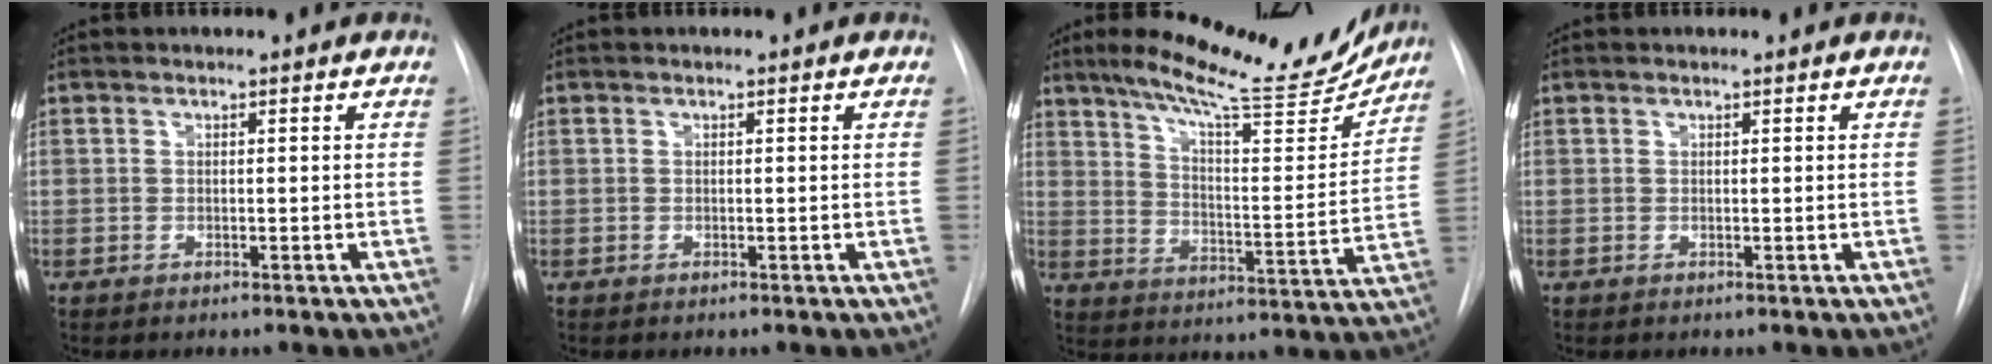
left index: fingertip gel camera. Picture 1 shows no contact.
{"total": 0.0}
{"total": 19.0, "force": [16.7, 2.4, 8.7], "torque": [-0.131, -0.029, 0.236]}
{"total": 0.0}